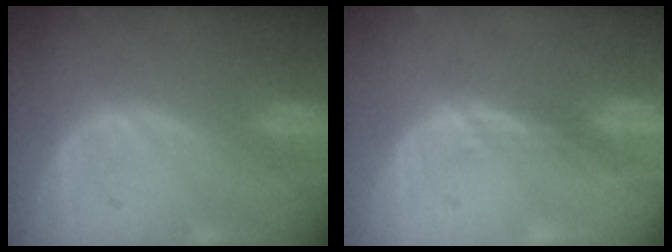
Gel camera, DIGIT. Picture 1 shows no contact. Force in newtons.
{"total": 1.1, "press": 0.9, "slide": 0.7}